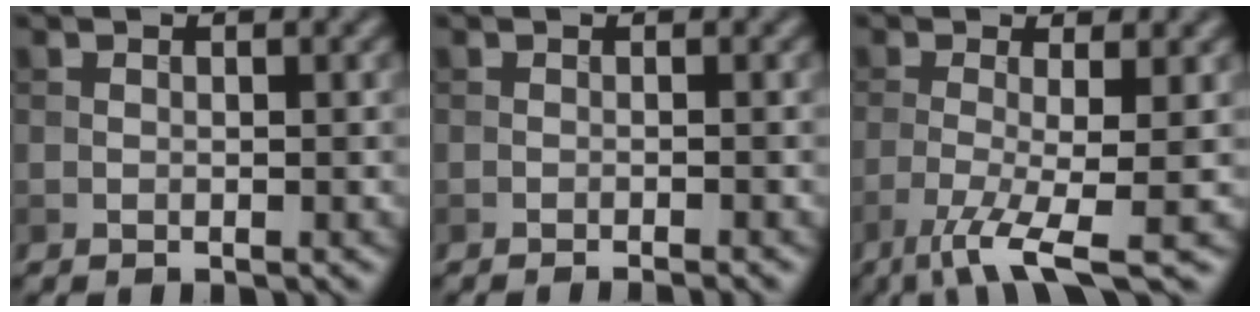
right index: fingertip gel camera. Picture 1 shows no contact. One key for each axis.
{"total": 1.6, "fx": -1.0, "fy": 0.3, "fz": 1.1, "tx": -0.008, "ty": -0.001, "tz": -0.019}
{"total": 5.7, "fx": -2.7, "fy": 0.9, "fz": 4.9, "tx": -0.088, "ty": -0.006, "tz": -0.060}